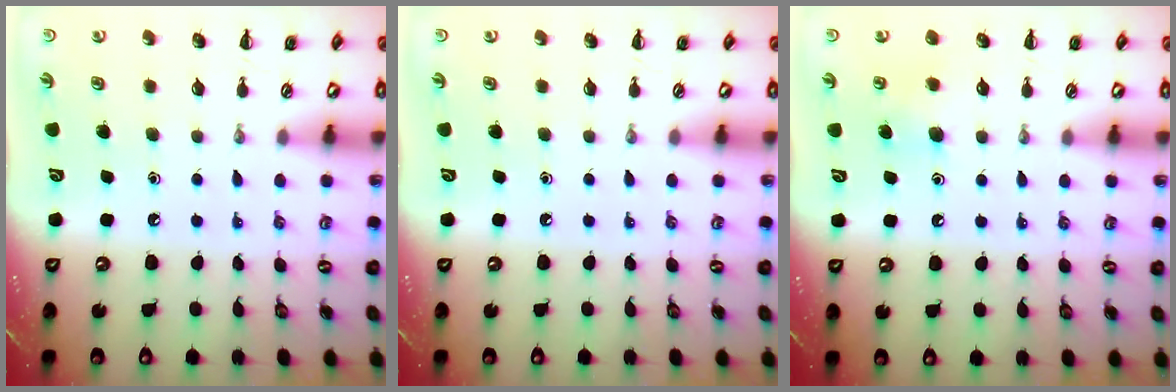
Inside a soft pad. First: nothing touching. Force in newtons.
{"total": 0.0}
{"total": 6.2, "press": 5.9, "slide": 1.9}